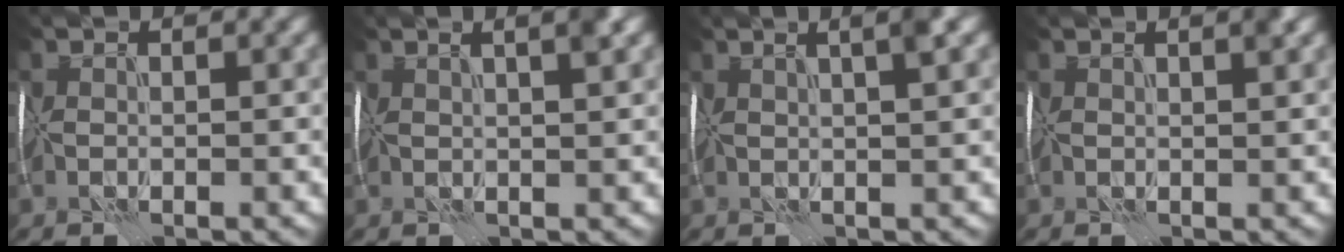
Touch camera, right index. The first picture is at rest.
{"total": 3.3, "force": [1.7, 0.5, 2.8], "torque": [-0.026, 0.020, 0.019]}
{"total": 3.3, "force": [1.6, 0.3, 2.8], "torque": [-0.031, 0.019, 0.022]}
{"total": 1.8, "force": [1.0, 0.3, 1.4], "torque": [-0.014, 0.007, 0.014]}